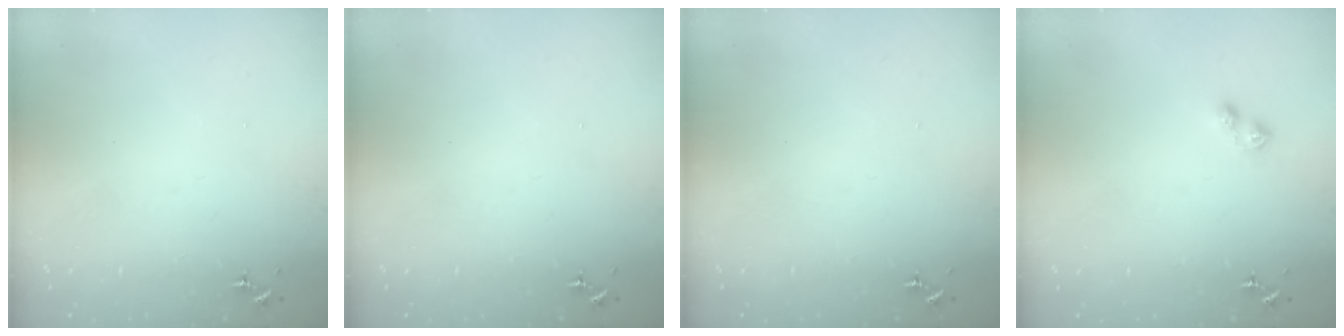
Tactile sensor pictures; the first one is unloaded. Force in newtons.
{"total": 0.0}
{"total": 0.0}
{"total": 3.3, "press": 3.2, "slide": 0.6}